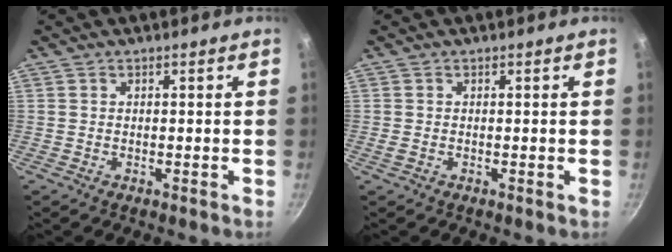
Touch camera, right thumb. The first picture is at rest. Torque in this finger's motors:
{"motor_torque": [0.29, 0.14, 0.34, 0.06, 0.01]}